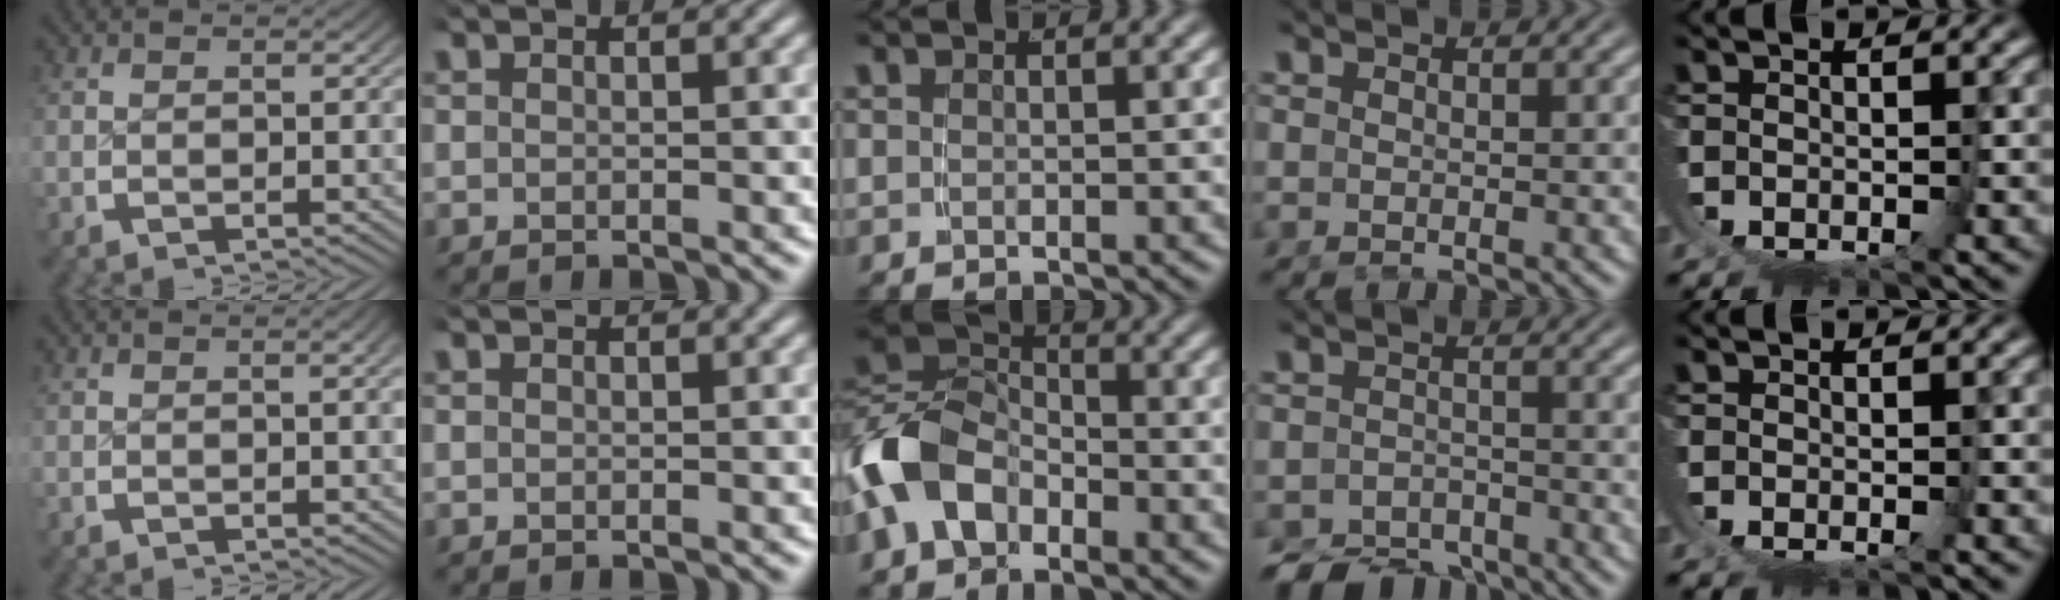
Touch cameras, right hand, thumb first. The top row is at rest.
{"thumb": {"total": 1.0, "force": [0.3, -0.1, 1.0], "torque": [-0.017, 0.005, 0.008]}, "middle": {"total": 5.3, "force": [-1.7, 4.0, 3.1], "torque": [-0.071, -0.005, -0.030]}, "ring": {"total": 7.1, "force": [-6.2, 3.0, 1.6], "torque": [-0.004, -0.024, -0.103]}, "little": {"total": 0.8, "force": [-0.7, 0.4, 0.2], "torque": [-0.011, -0.013, -0.001]}}